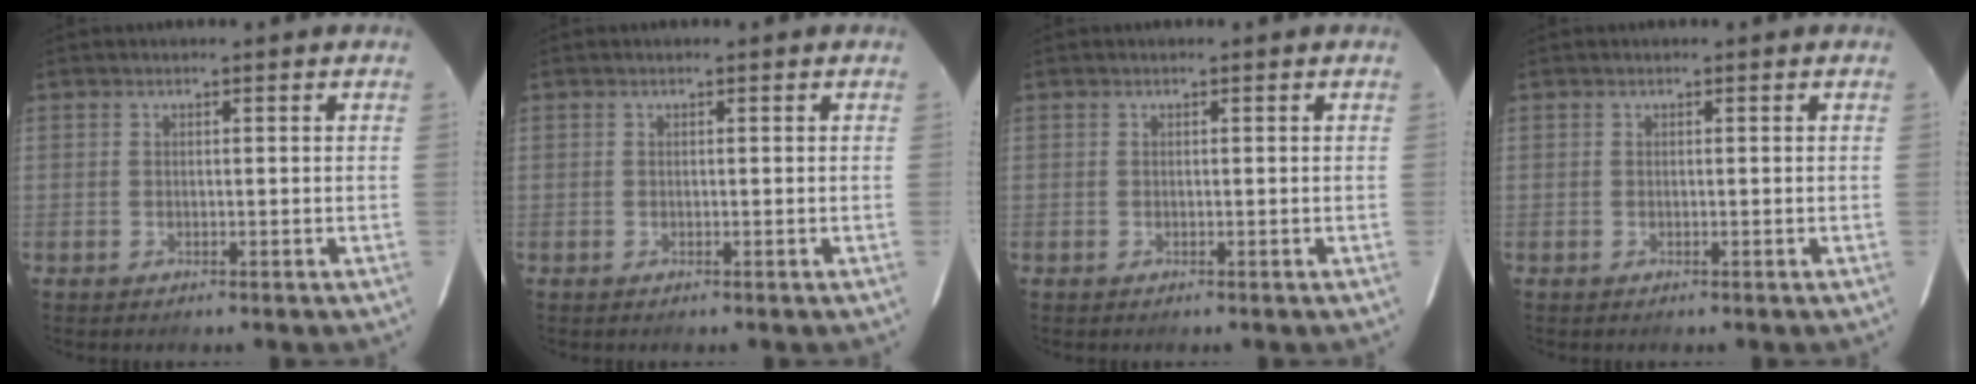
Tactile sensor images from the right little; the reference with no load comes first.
{"total": 0.0}
{"total": 0.0}
{"total": 0.0}